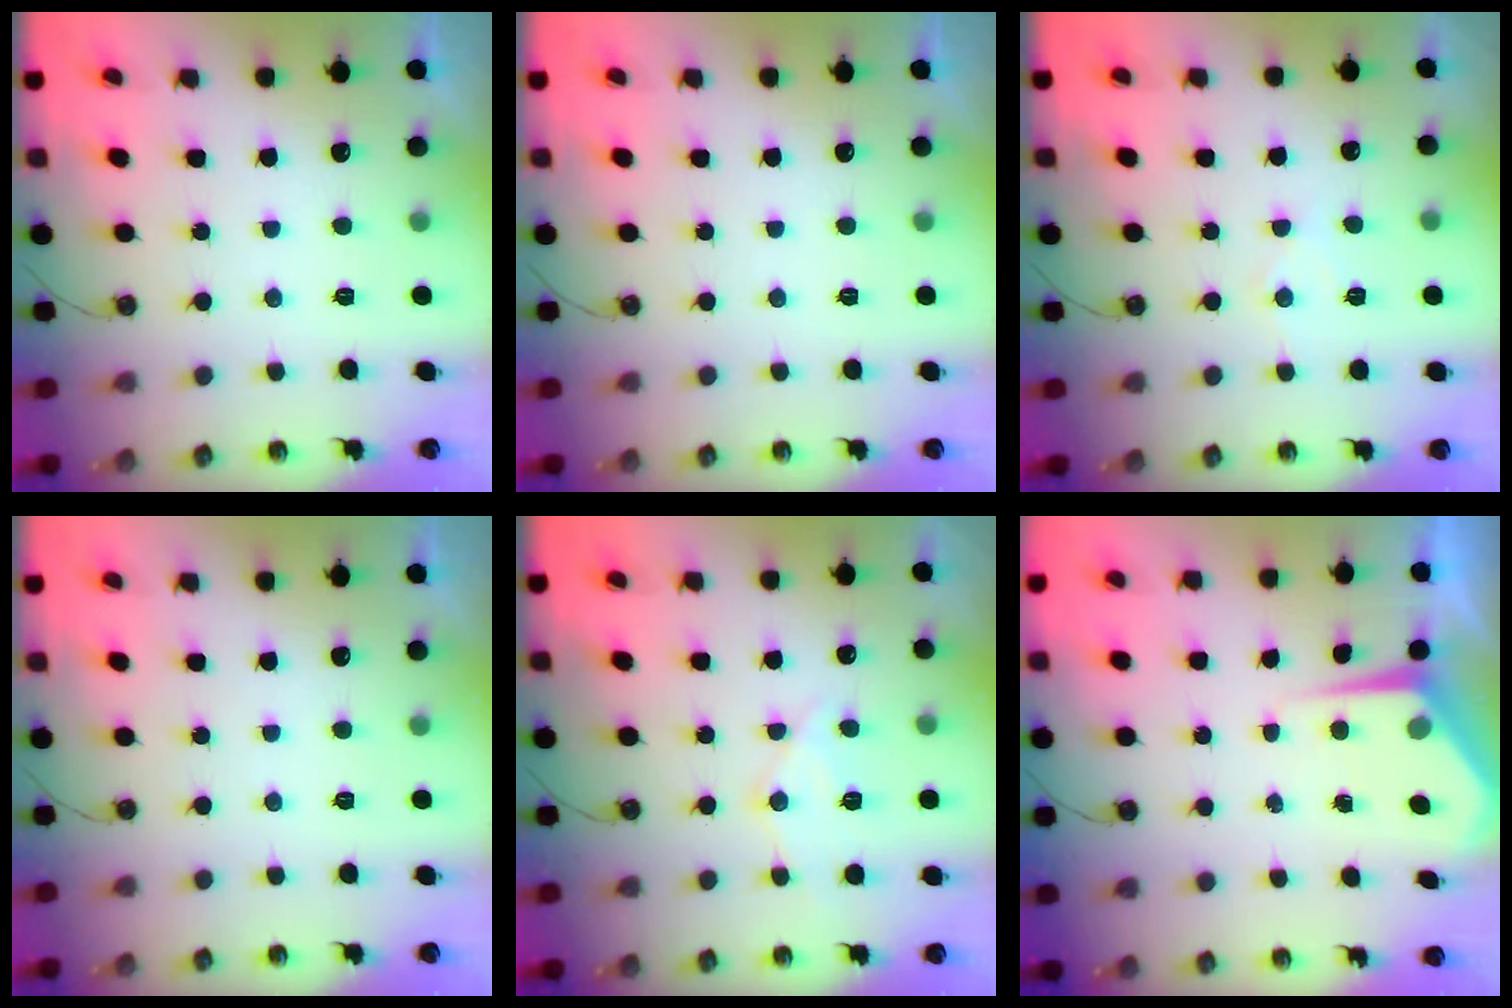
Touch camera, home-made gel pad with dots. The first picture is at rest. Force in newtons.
{"total": 0.0}
{"total": 6.2, "press": 6.2, "slide": 0.6}
{"total": 0.0}
{"total": 11.8, "press": 11.7, "slide": 1.2}
{"total": 4.9, "press": 4.9, "slide": 0.3}